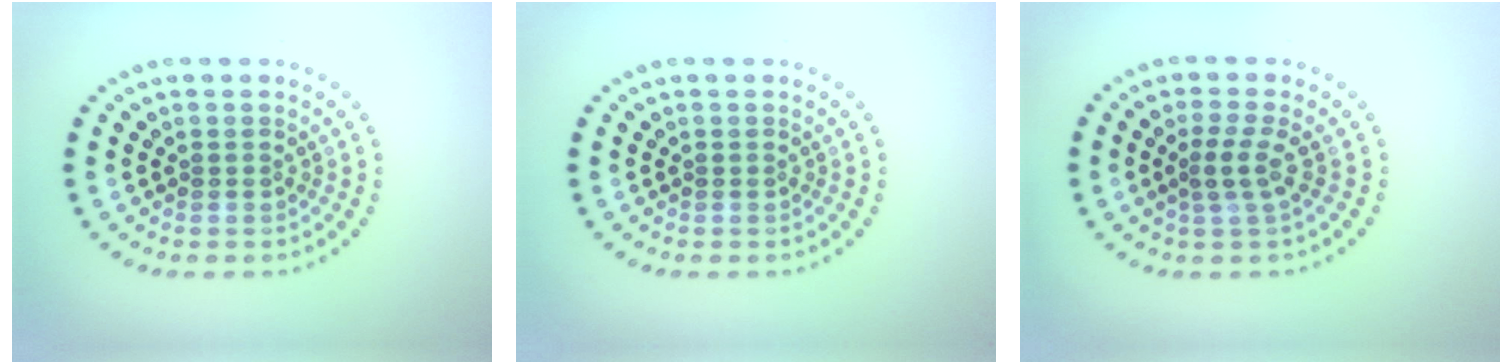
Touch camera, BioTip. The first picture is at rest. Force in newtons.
{"total": 0.0}
{"total": 1.9, "press": 1.4, "slide": 1.2}